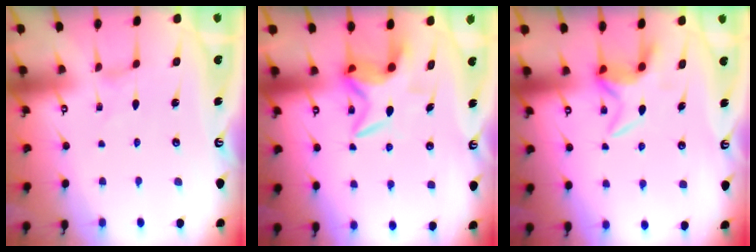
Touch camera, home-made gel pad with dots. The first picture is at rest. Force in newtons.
{"total": 7.4, "press": 7.4, "slide": 0.4}
{"total": 6.3, "press": 6.3, "slide": 0.6}